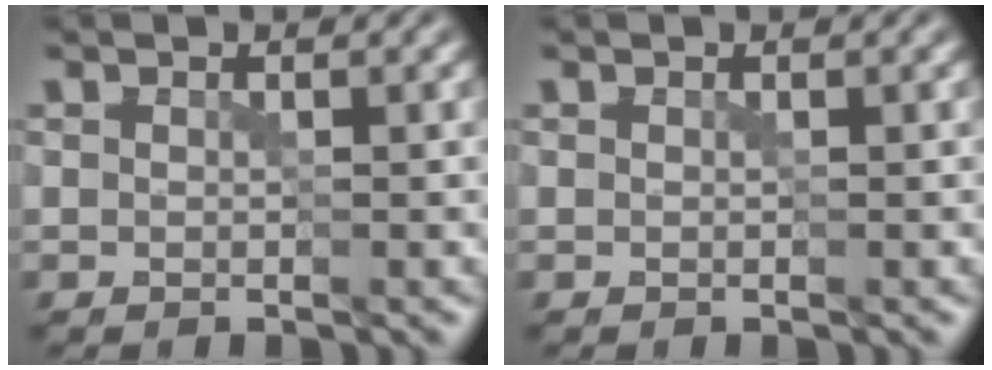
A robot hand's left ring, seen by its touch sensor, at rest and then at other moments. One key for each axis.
{"total": 0.0}